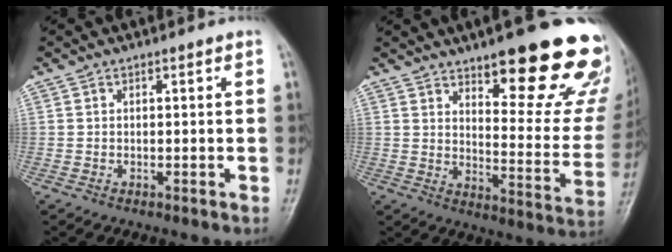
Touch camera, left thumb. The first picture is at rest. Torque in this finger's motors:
{"motor_torque": [0.72, 0.67, 1.43, -1.34, 0.08]}